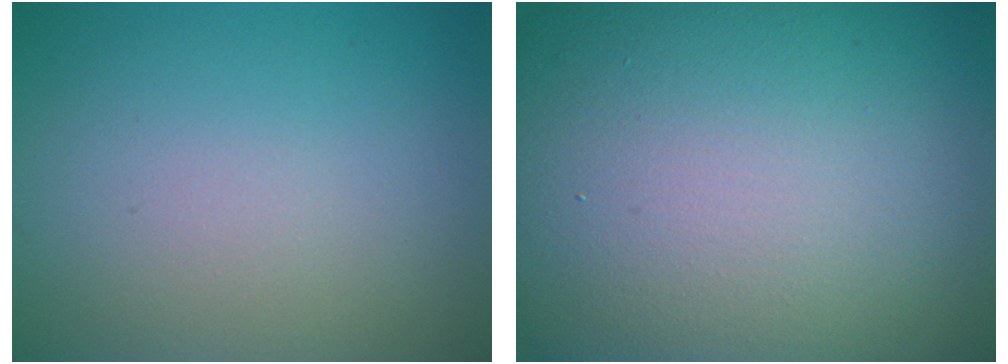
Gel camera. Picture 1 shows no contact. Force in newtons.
{"total": 24.8, "press": 24.8, "slide": 0.9}